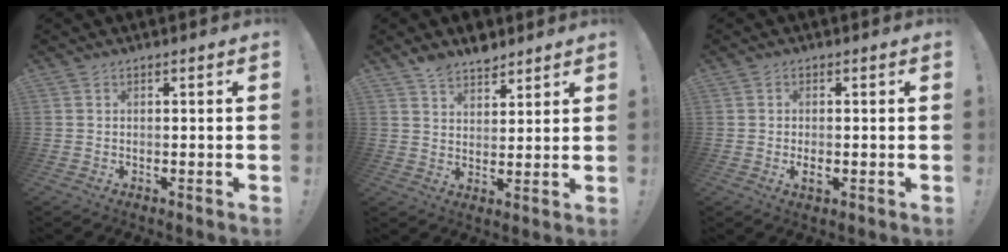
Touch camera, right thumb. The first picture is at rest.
{"total": 6.7, "force": [5.7, 3.1, 1.7], "torque": [-0.013, -0.040, 0.104]}
{"total": 2.4, "force": [-0.6, 1.0, 2.1], "torque": [-0.033, 0.004, -0.011]}